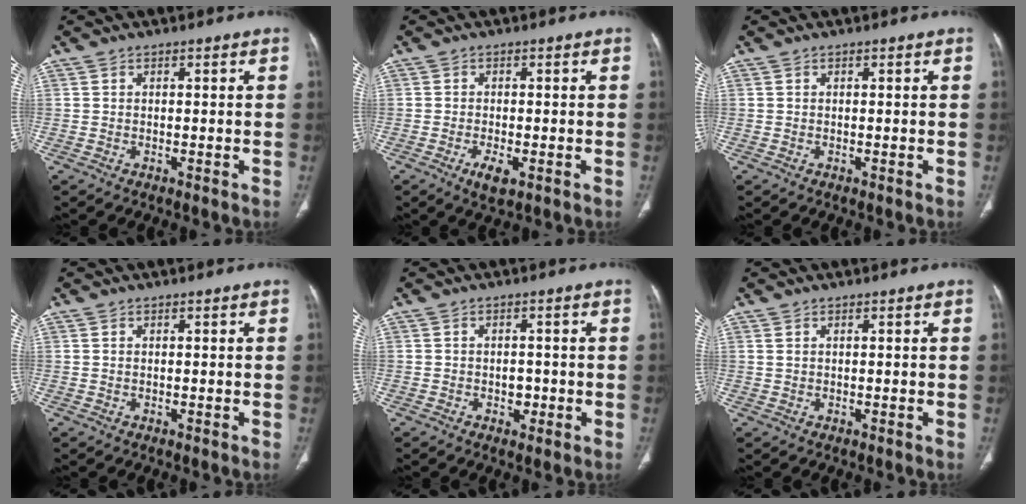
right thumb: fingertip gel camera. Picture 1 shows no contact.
{"total": 3.5, "force": [-1.5, 1.4, 2.9], "torque": [-0.052, -0.005, -0.024]}
{"total": 0.0}
{"total": 0.0}
{"total": 2.3, "force": [-0.7, 1.7, 1.5], "torque": [-0.007, 0.004, -0.009]}
{"total": 0.6, "force": [0.3, 0.2, 0.4], "torque": [-0.012, 0.008, 0.010]}